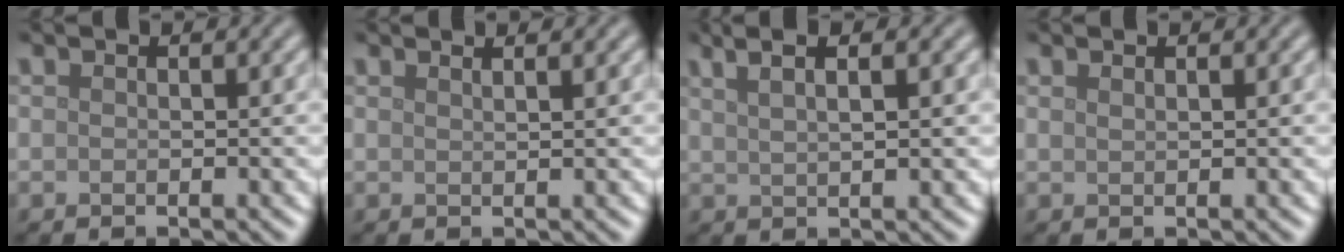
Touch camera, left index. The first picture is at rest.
{"total": 2.1, "force": [1.5, 0.8, 1.2], "torque": [0.004, 0.007, -0.003]}
{"total": 5.2, "force": [2.9, 1.9, 3.8], "torque": [-0.044, 0.019, 0.021]}
{"total": 0.5, "force": [0.4, 0.1, 0.2], "torque": [-0.002, 0.001, 0.010]}